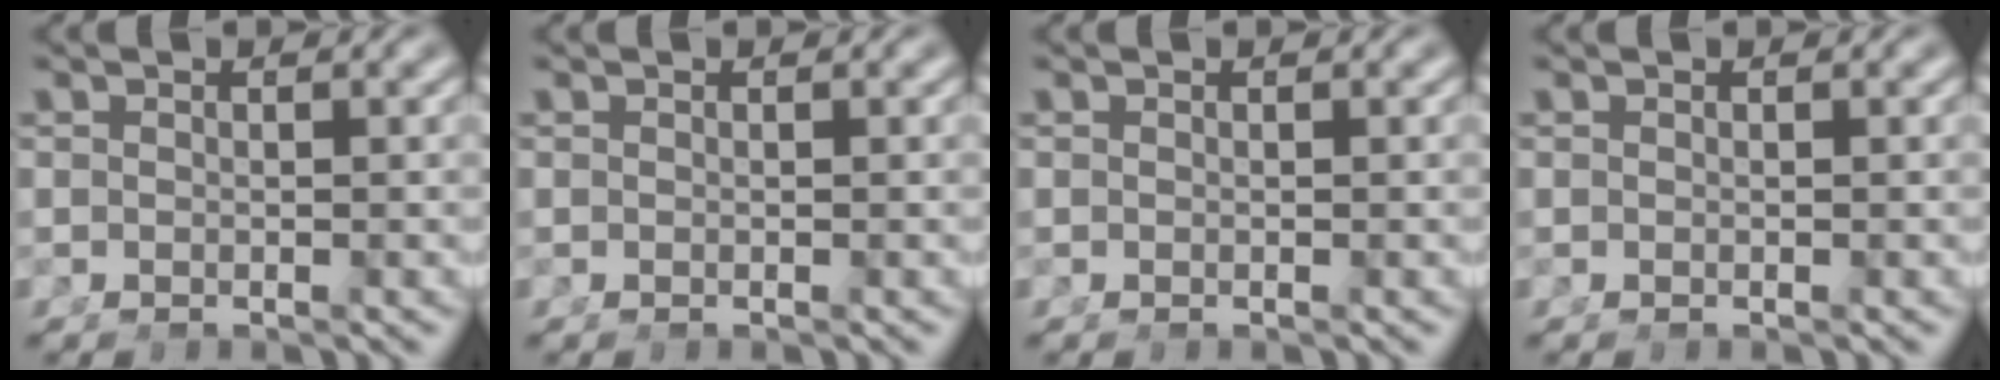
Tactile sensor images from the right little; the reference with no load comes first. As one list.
[{"total": 0.0}, {"total": 0.0}, {"total": 0.0}]